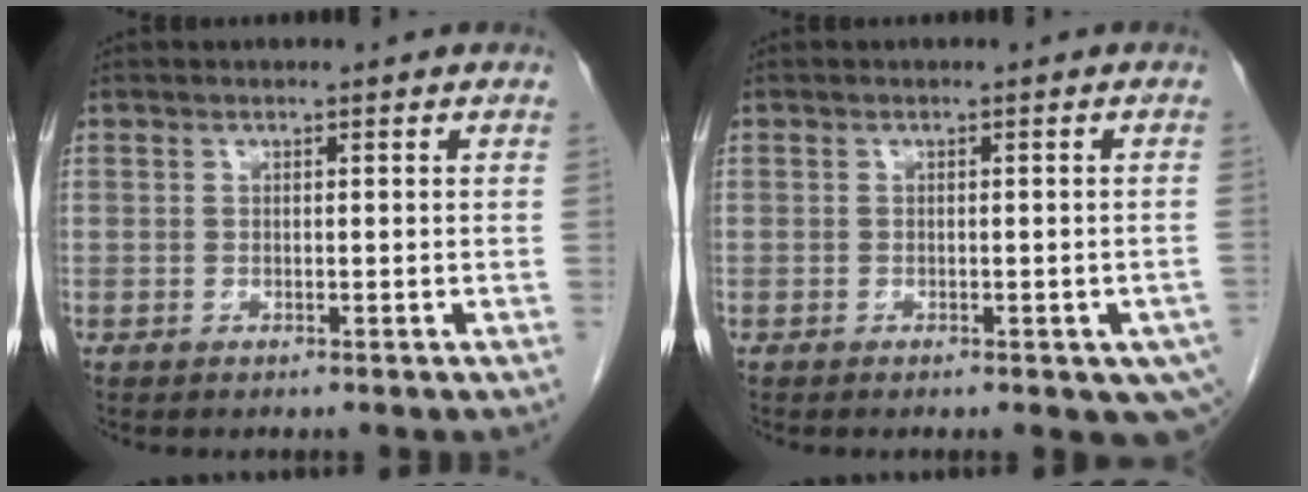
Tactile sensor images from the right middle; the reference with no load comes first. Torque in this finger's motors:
{"motor_torque": [1.19, -0.95, 0.23, 0.05]}